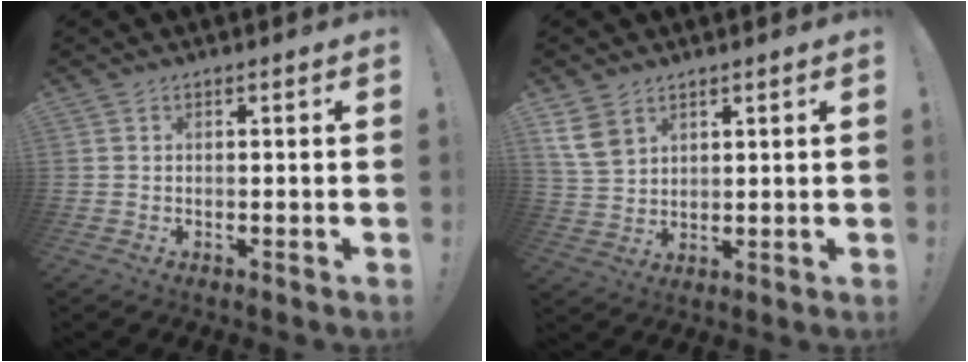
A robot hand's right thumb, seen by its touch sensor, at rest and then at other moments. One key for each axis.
{"total": 7.8, "fx": 4.6, "fy": 5.0, "fz": 3.9, "tx": -0.077, "ty": -0.016, "tz": 0.091}